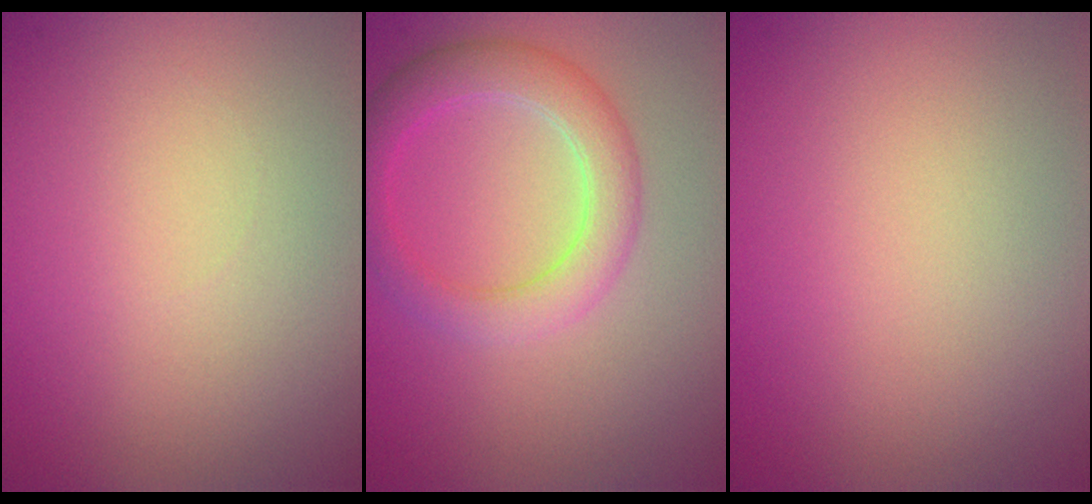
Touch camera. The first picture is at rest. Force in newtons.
{"total": 2.9, "press": 2.9, "slide": 0.3}
{"total": 0.0}